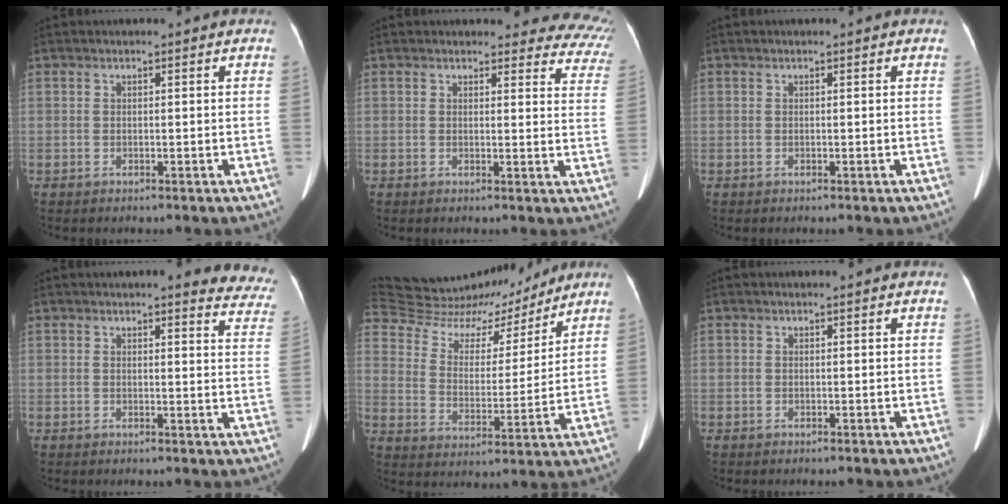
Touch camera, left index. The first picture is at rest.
{"total": 13.9, "force": [13.1, 4.2, 1.7], "torque": [0.037, -0.067, 0.095]}
{"total": 0.0}
{"total": 10.9, "force": [10.1, 2.2, 3.5], "torque": [0.001, -0.035, 0.073]}
{"total": 21.8, "force": [19.9, 6.8, 5.7], "torque": [-0.120, 0.015, 0.307]}
{"total": 0.0}